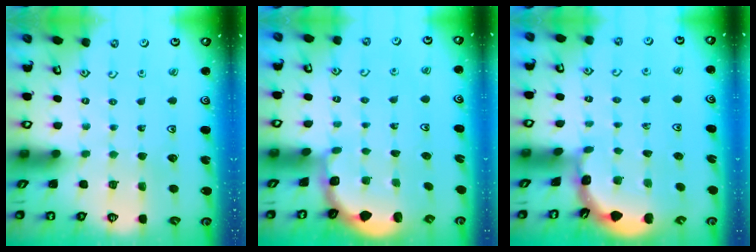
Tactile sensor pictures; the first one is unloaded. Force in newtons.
{"total": 1.9, "press": 1.8, "slide": 0.7}
{"total": 1.7, "press": 1.6, "slide": 0.1}